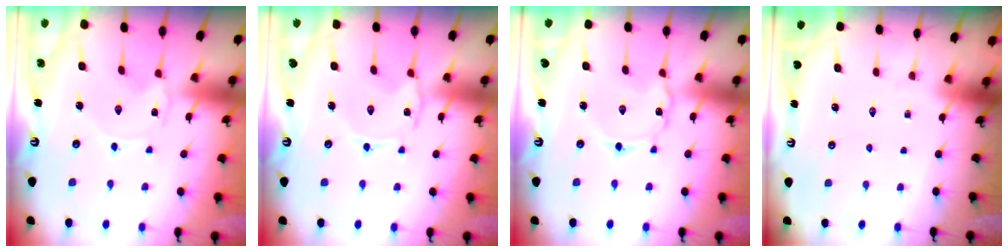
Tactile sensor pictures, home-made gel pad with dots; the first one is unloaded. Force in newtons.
{"total": 1.3, "press": 1.3, "slide": 0.2}
{"total": 2.7, "press": 2.7, "slide": 0.3}
{"total": 0.0}